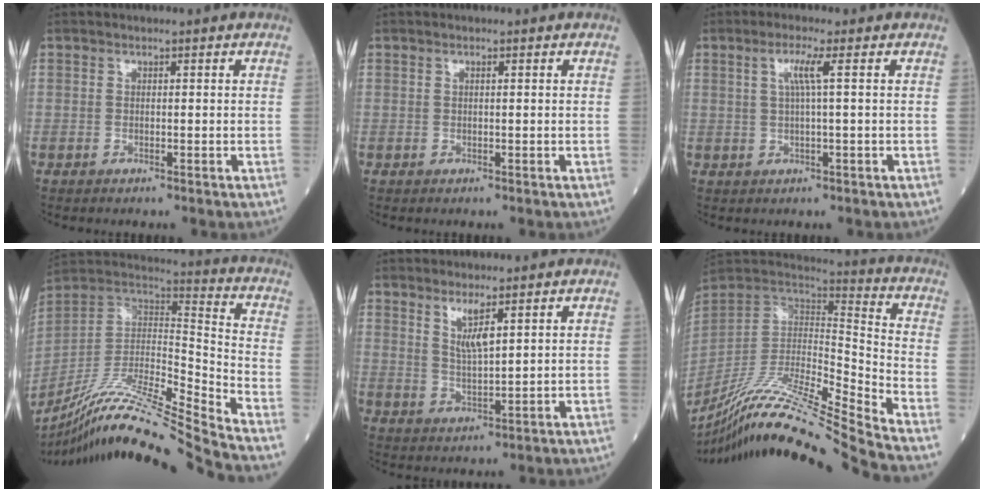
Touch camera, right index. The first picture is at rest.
{"total": 0.0}
{"total": 3.2, "force": [0.9, -0.5, 3.0], "torque": [-0.063, 0.004, 0.017]}
{"total": 22.1, "force": [-19.0, -2.0, 11.2], "torque": [-0.224, -0.012, -0.345]}
{"total": 4.3, "force": [2.4, 0.4, 3.5], "torque": [-0.069, -0.011, 0.051]}
{"total": 24.1, "force": [-20.4, -1.9, 12.6], "torque": [-0.247, -0.028, -0.370]}